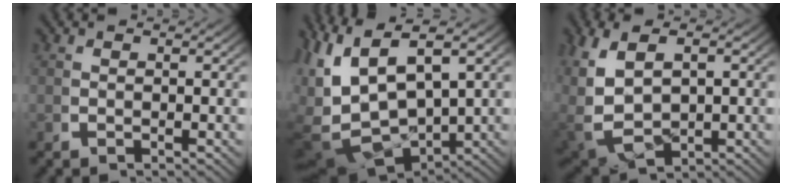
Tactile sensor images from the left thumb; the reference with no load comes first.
{"total": 14.8, "force": [-1.4, 11.1, 9.8], "torque": [-0.236, -0.066, 0.007]}
{"total": 7.7, "force": [-0.1, 5.3, 5.5], "torque": [-0.149, -0.035, 0.029]}